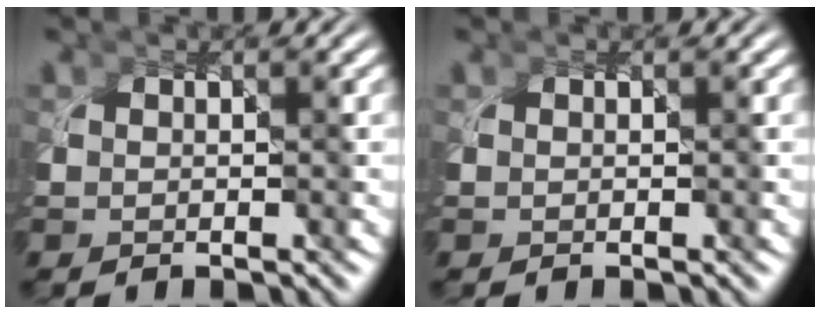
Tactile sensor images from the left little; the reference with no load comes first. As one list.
[{"total": 0.0}]